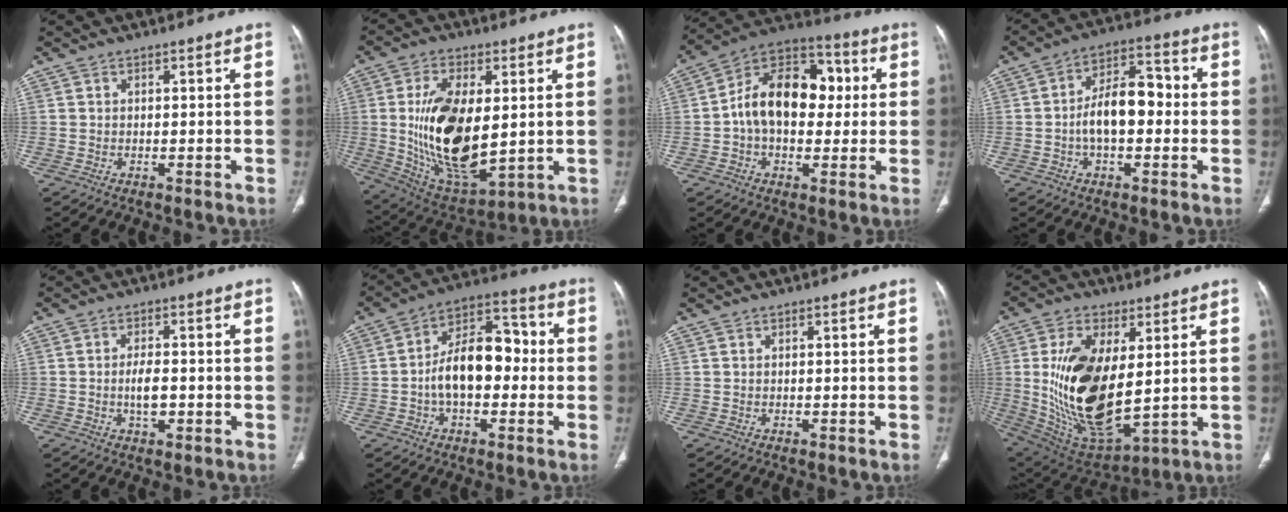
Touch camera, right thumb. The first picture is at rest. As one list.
[{"total": 20.7, "force": [1.3, 10.4, 17.9], "torque": [-0.318, -0.022, 0.042]}, {"total": 17.6, "force": [1.3, 11.7, 13.0], "torque": [-0.174, 0.036, 0.012]}, {"total": 10.9, "force": [-0.9, 6.1, 9.0], "torque": [-0.136, 0.037, -0.024]}, {"total": 4.3, "force": [-0.8, 2.1, 3.6], "torque": [-0.060, 0.003, -0.012]}, {"total": 13.4, "force": [-1.2, 8.0, 10.7], "torque": [-0.158, 0.043, -0.027]}, {"total": 0.0}, {"total": 22.7, "force": [2.2, 11.4, 19.5], "torque": [-0.366, -0.030, 0.060]}]